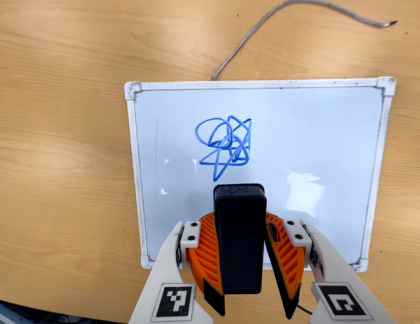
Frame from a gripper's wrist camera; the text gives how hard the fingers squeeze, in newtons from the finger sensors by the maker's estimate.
{"total": 8.6, "left": 8.1, "right": 9.1}